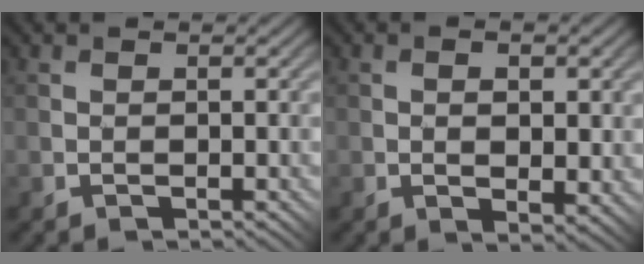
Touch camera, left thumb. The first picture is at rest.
{"total": 3.8, "force": [0.2, 1.6, 3.4], "torque": [-0.045, 0.001, 0.014]}